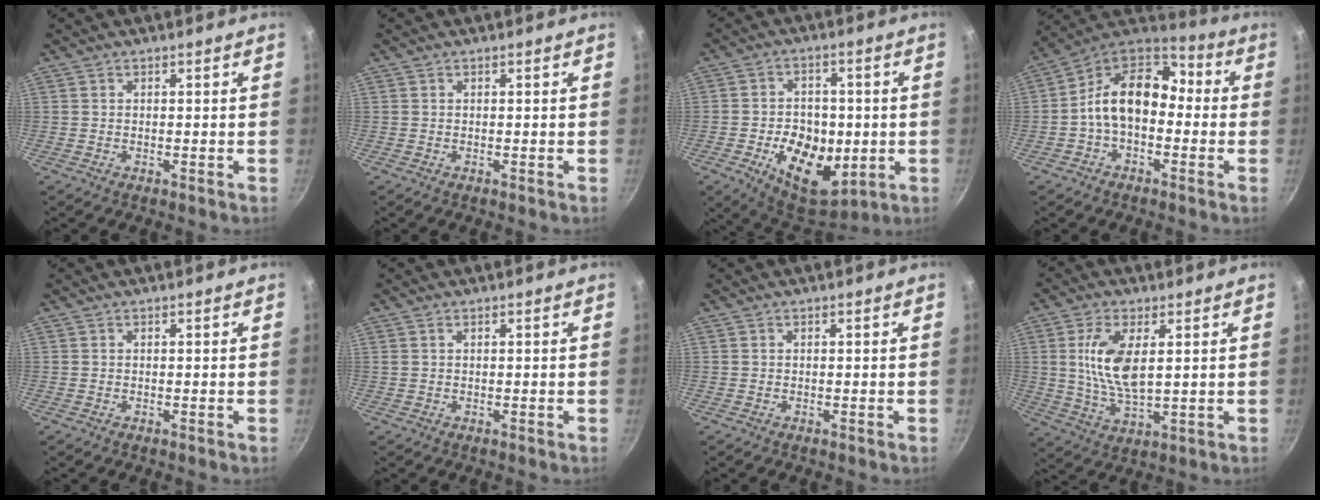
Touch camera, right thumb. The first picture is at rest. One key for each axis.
{"total": 0.0}
{"total": 16.2, "fx": -3.2, "fy": 10.7, "fz": 11.7, "tx": -0.140, "ty": -0.001, "tz": -0.037}
{"total": 15.0, "fx": -1.1, "fy": 10.2, "fz": 10.9, "tx": -0.152, "ty": 0.053, "tz": -0.042}
{"total": 0.0}
{"total": 0.6, "fx": 0.3, "fy": 0.3, "fz": 0.4, "tx": -0.007, "ty": 0.002, "tz": 0.006}
{"total": 0.0}
{"total": 10.8, "fx": 2.3, "fy": 4.9, "fz": 9.3, "tx": -0.180, "ty": -0.011, "tz": 0.050}